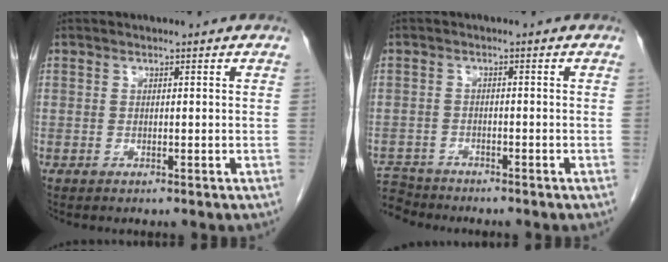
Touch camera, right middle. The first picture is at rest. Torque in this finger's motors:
{"motor_torque": [0.15, -0.40, -0.03, -0.02]}